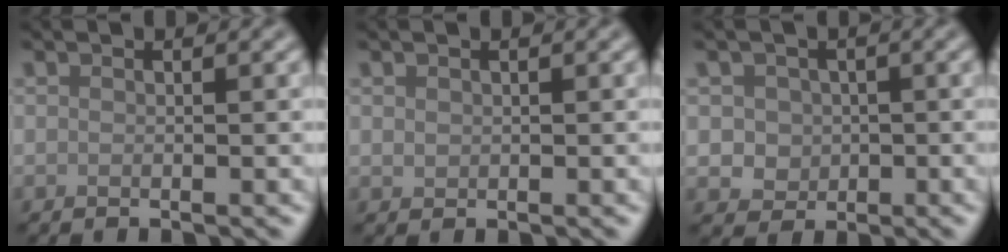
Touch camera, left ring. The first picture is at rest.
{"total": 0.7, "force": [0.3, 0.5, 0.2], "torque": [-0.003, -0.002, 0.008]}
{"total": 2.8, "force": [0.2, 2.5, 1.0], "torque": [-0.006, 0.003, -0.002]}